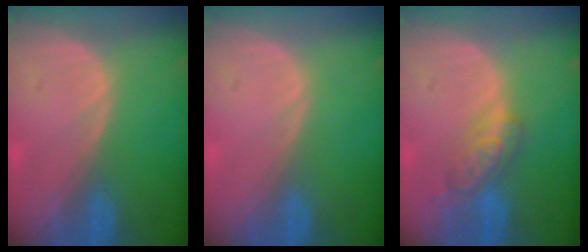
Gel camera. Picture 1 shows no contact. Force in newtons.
{"total": 0.0}
{"total": 5.7, "press": 5.0, "slide": 2.7}